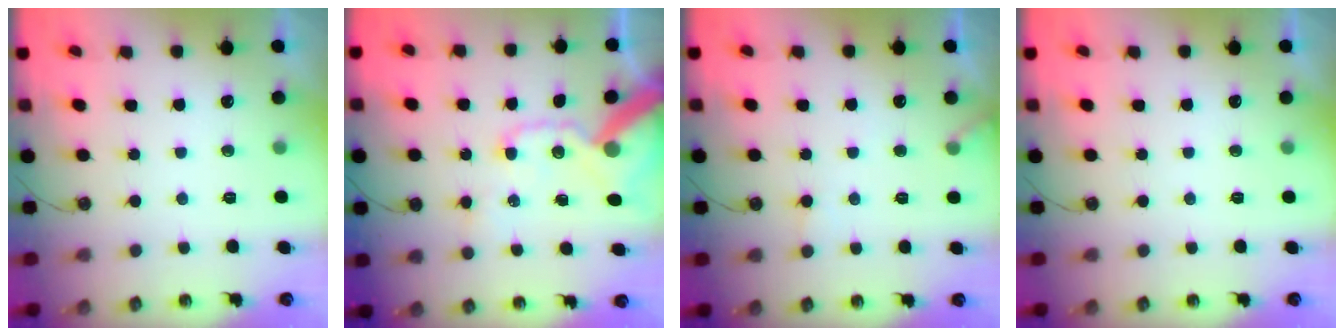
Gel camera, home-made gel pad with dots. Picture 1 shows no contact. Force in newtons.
{"total": 17.1, "press": 16.9, "slide": 2.5}
{"total": 8.1, "press": 8.0, "slide": 0.5}
{"total": 0.0}